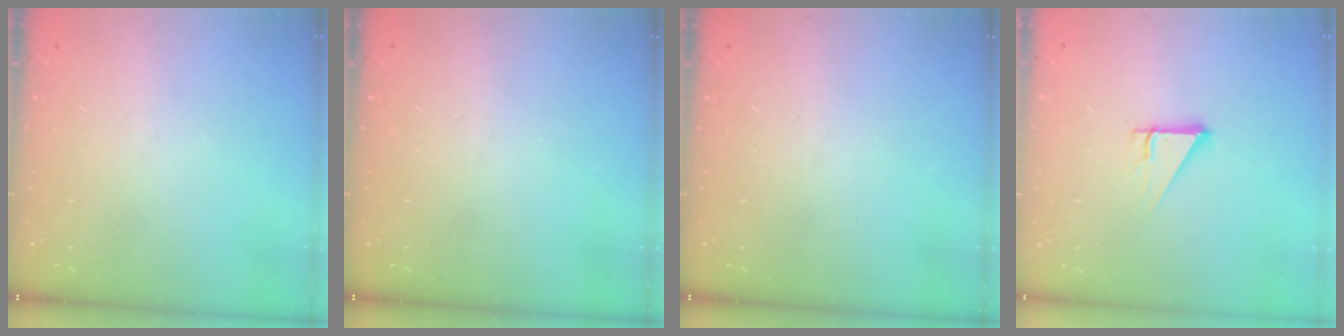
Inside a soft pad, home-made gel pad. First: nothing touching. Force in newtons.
{"total": 0.0}
{"total": 0.0}
{"total": 4.2, "press": 4.2, "slide": 0.3}